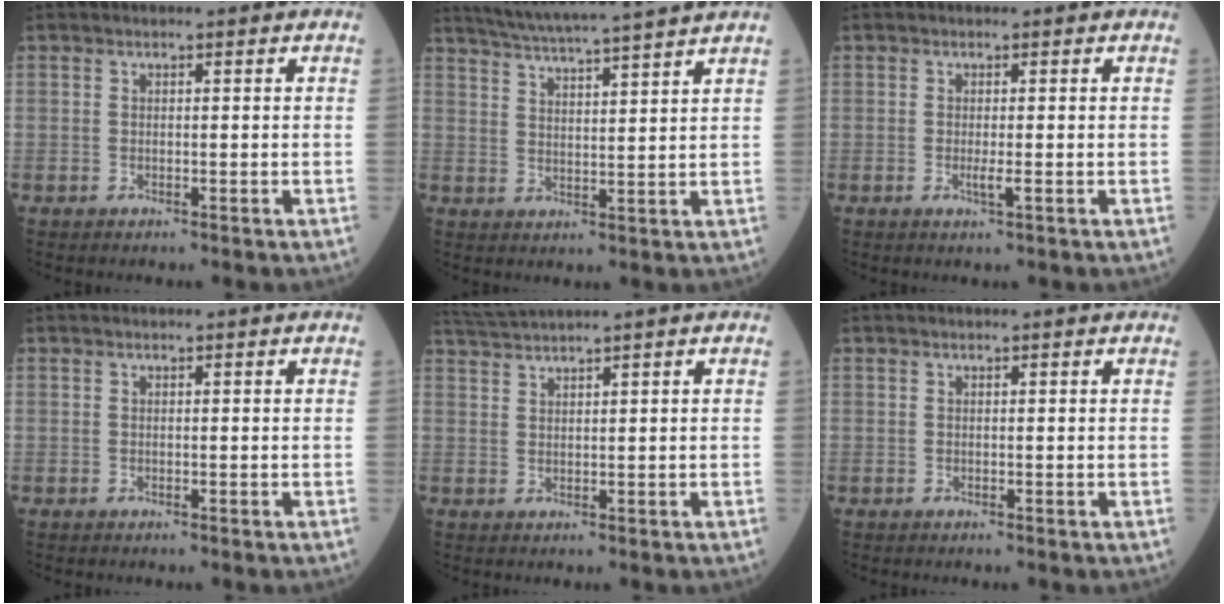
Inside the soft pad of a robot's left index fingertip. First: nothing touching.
{"total": 14.3, "force": [12.8, -1.3, 6.1], "torque": [-0.111, 0.001, 0.183]}
{"total": 1.4, "force": [-0.4, -0.1, 1.4], "torque": [-0.028, -0.005, -0.007]}
{"total": 0.0}
{"total": 3.4, "force": [2.9, -1.6, 0.7], "torque": [-0.022, 0.007, 0.065]}
{"total": 0.0}